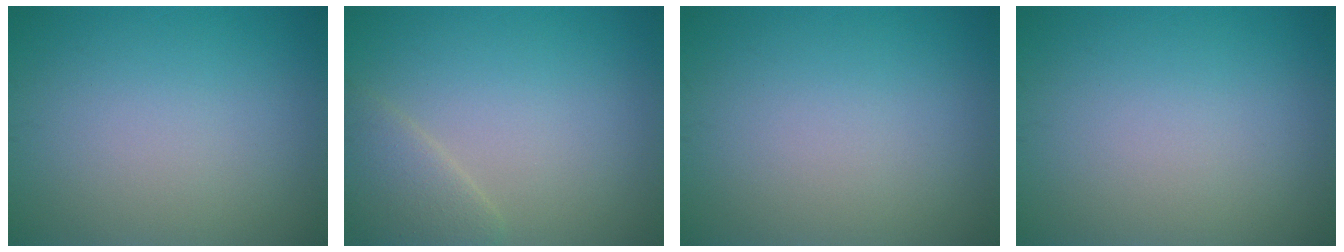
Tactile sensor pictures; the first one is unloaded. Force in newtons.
{"total": 2.5, "press": 2.5, "slide": 0.2}
{"total": 0.0}
{"total": 0.0}